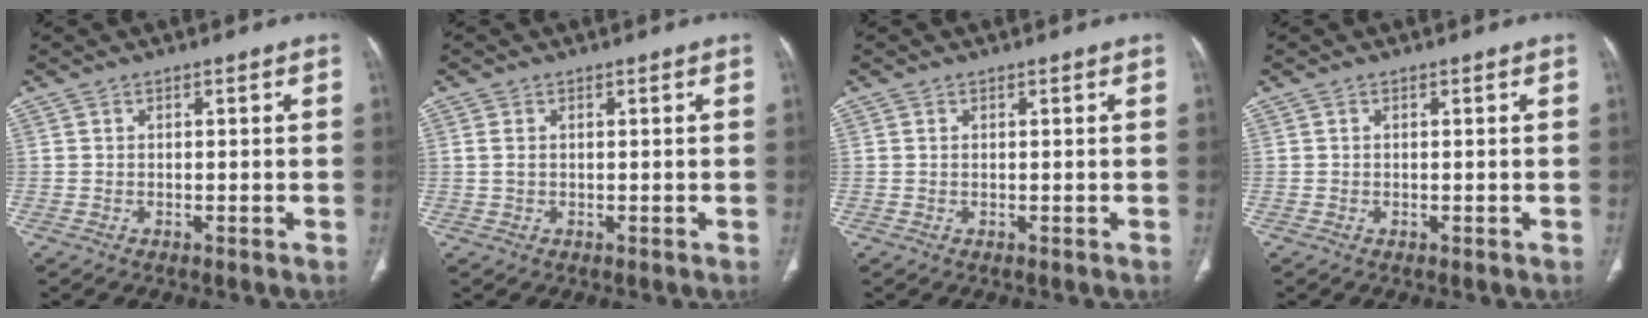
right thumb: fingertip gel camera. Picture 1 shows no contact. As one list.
[{"total": 1.5, "force": [0.3, 0.9, 1.2], "torque": [-0.037, 0.006, 0.010]}, {"total": 0.0}, {"total": 0.0}]